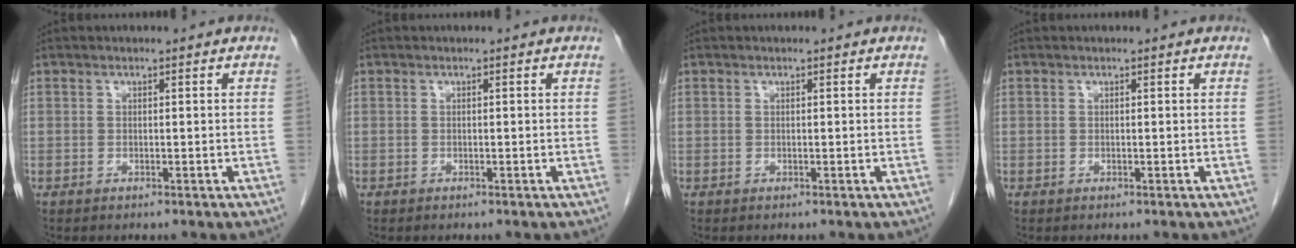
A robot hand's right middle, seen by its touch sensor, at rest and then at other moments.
{"total": 0.0}
{"total": 0.0}
{"total": 0.0}